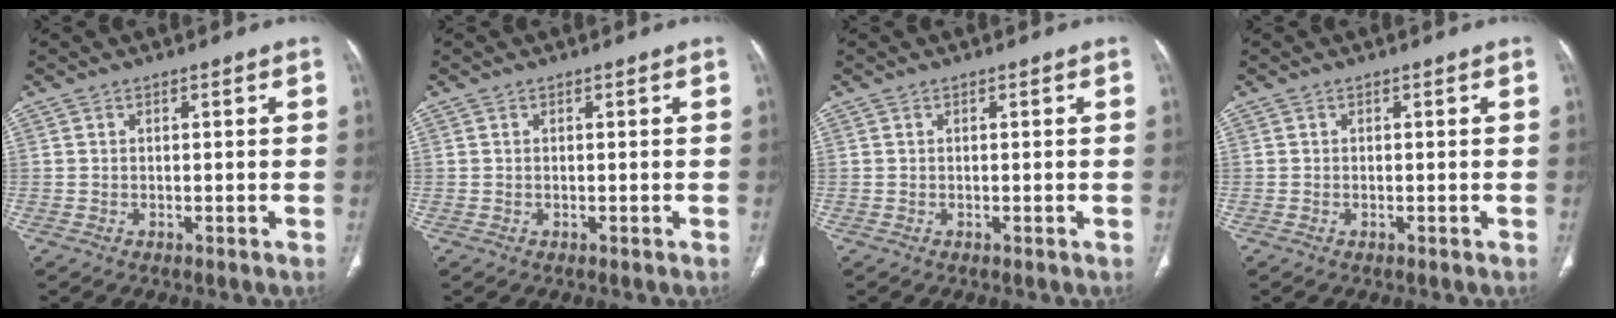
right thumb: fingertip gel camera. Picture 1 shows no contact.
{"total": 0.0}
{"total": 0.0}
{"total": 0.0}